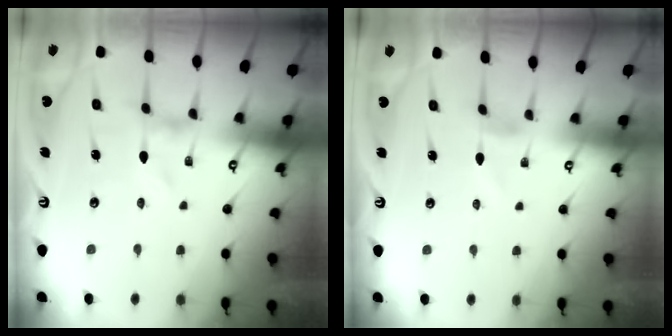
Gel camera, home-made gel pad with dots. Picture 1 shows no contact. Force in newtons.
{"total": 0.5, "press": 0.5, "slide": 0.1}